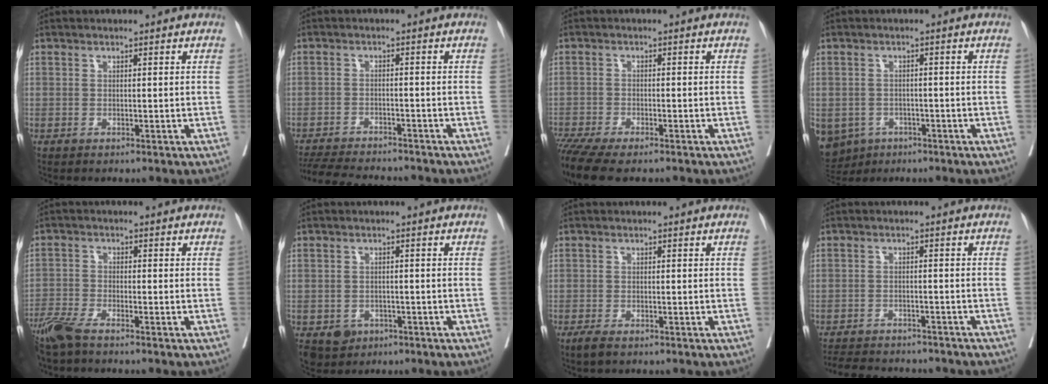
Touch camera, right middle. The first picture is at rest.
{"total": 11.7, "force": [-10.9, 1.5, 4.1], "torque": [-0.066, -0.010, -0.159]}
{"total": 8.8, "force": [-7.1, 1.8, 4.9], "torque": [-0.082, -0.012, -0.118]}
{"total": 10.1, "force": [-5.5, 7.9, 2.9], "torque": [-0.085, -0.007, -0.073]}
{"total": 5.5, "force": [-4.6, 0.6, 3.1], "torque": [-0.064, -0.016, -0.092]}
{"total": 4.8, "force": [-2.6, 3.8, 1.4], "torque": [-0.018, 0.002, -0.033]}
{"total": 2.2, "force": [-1.6, 0.7, 1.4], "torque": [-0.028, -0.005, -0.026]}
{"total": 13.5, "force": [-12.1, 3.6, 4.6], "torque": [-0.093, -0.002, -0.156]}